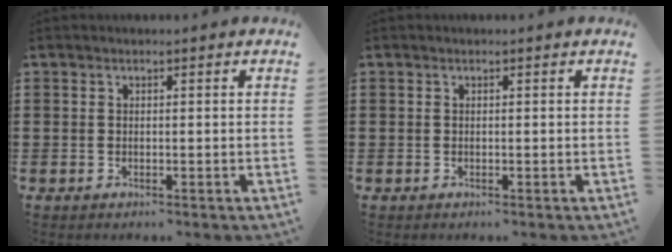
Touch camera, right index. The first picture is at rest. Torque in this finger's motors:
{"motor_torque": [2.14, 0.00, 0.00, -0.01]}